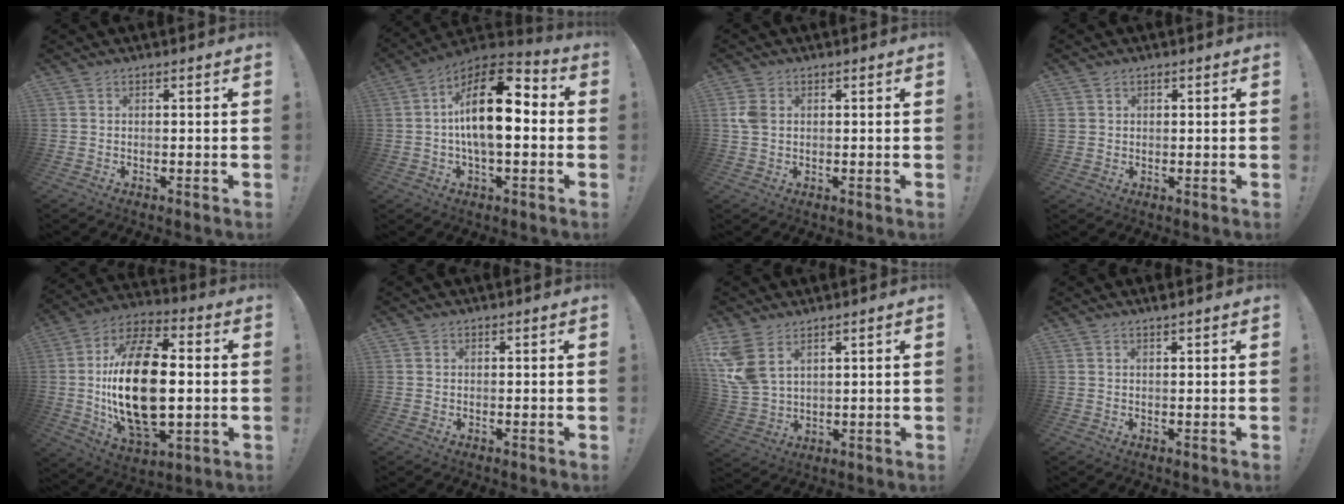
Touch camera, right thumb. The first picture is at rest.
{"total": 18.0, "force": [1.3, 8.1, 16.0], "torque": [-0.266, -0.001, 0.015]}
{"total": 4.0, "force": [0.8, 2.9, 2.6], "torque": [-0.041, 0.000, 0.012]}
{"total": 2.4, "force": [0.9, 2.2, 0.2], "torque": [0.000, 0.001, 0.018]}
{"total": 25.5, "force": [-0.4, 14.0, 21.3], "torque": [-0.401, 0.000, -0.007]}
{"total": 0.0}
{"total": 9.6, "force": [5.2, 5.4, 5.9], "torque": [-0.117, -0.023, 0.105]}
{"total": 1.2, "force": [1.0, -0.3, 0.6], "torque": [-0.008, -0.004, 0.017]}